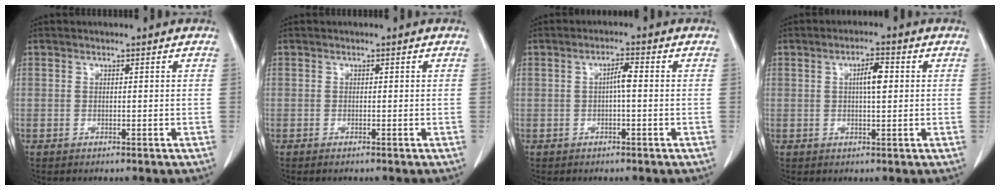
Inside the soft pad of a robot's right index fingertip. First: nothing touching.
{"total": 0.6, "force": [-0.5, 0.1, 0.3], "torque": [-0.007, -0.001, -0.008]}
{"total": 2.4, "force": [0.0, 0.3, 2.4], "torque": [-0.042, 0.004, 0.000]}
{"total": 4.0, "force": [0.8, 0.8, 3.8], "torque": [-0.065, 0.005, 0.011]}